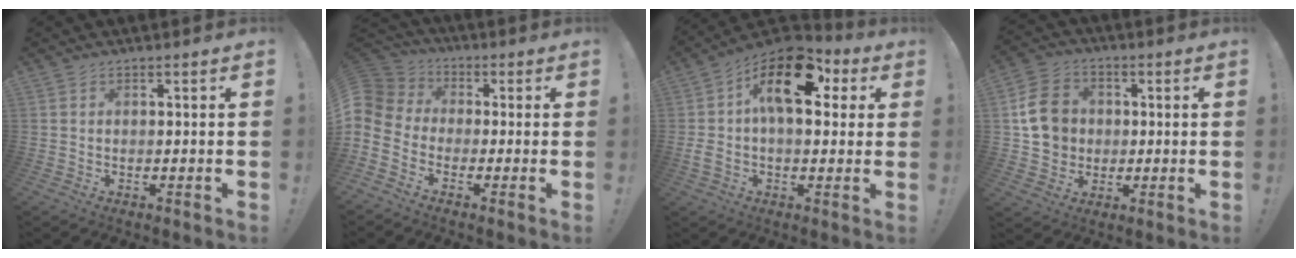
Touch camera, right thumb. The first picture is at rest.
{"total": 7.2, "force": [-2.6, 6.0, 2.9], "torque": [-0.067, 0.019, -0.045]}
{"total": 18.8, "force": [4.8, 10.2, 15.0], "torque": [-0.242, -0.009, 0.081]}
{"total": 12.3, "force": [1.1, 10.9, 5.6], "torque": [-0.077, 0.009, 0.026]}